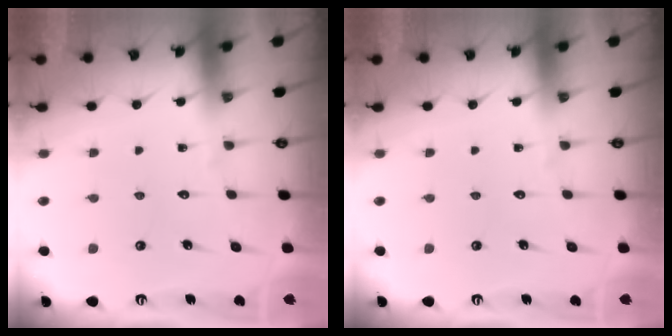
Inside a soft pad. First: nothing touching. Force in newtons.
{"total": 0.0}